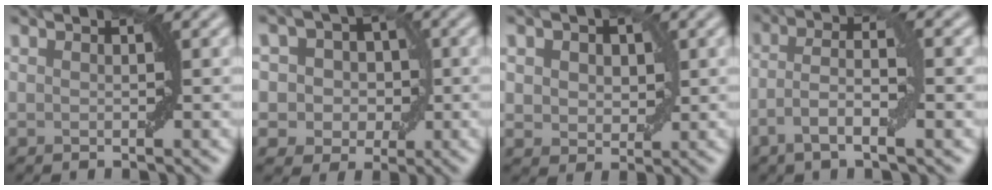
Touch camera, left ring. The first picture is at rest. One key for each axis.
{"total": 5.6, "fx": 1.1, "fy": 4.8, "fz": 2.5, "tx": -0.018, "ty": 0.026, "tz": -0.013}
{"total": 4.4, "fx": 1.4, "fy": 3.2, "fz": 2.6, "tx": -0.042, "ty": 0.016, "tz": 0.006}
{"total": 4.8, "fx": -1.6, "fy": 1.1, "fz": 4.4, "tx": -0.087, "ty": 0.010, "tz": -0.036}